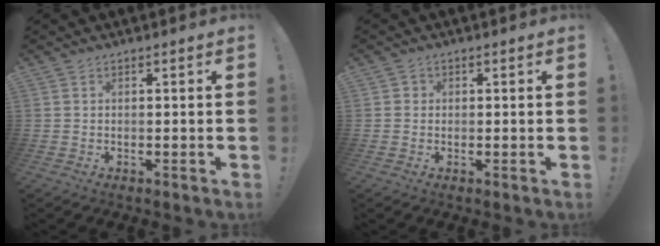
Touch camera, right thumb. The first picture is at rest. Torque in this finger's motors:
{"motor_torque": [-0.18, 0.03, -0.19, 0.07, 0.00]}